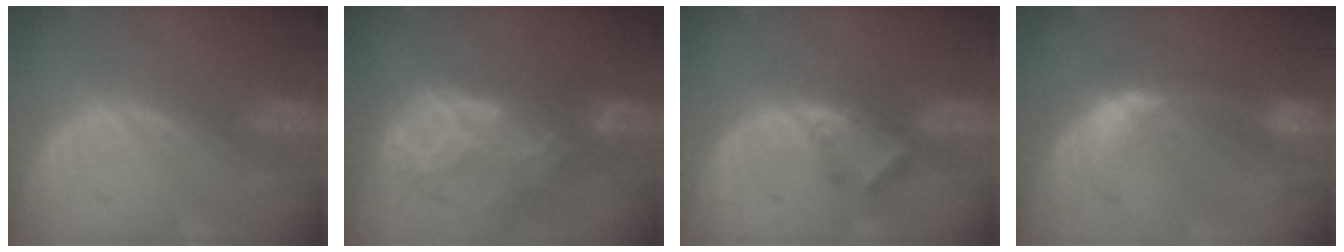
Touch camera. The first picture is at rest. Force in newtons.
{"total": 9.1, "press": 7.7, "slide": 4.8}
{"total": 3.2, "press": 3.0, "slide": 1.0}
{"total": 8.2, "press": 7.3, "slide": 3.8}